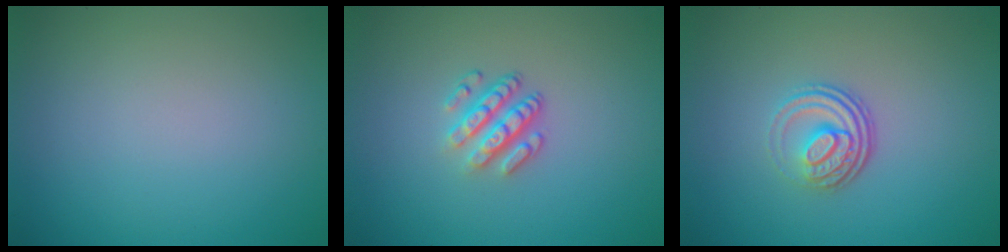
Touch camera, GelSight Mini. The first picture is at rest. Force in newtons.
{"total": 3.3, "press": 2.5, "slide": 2.2}
{"total": 3.6, "press": 2.5, "slide": 2.6}